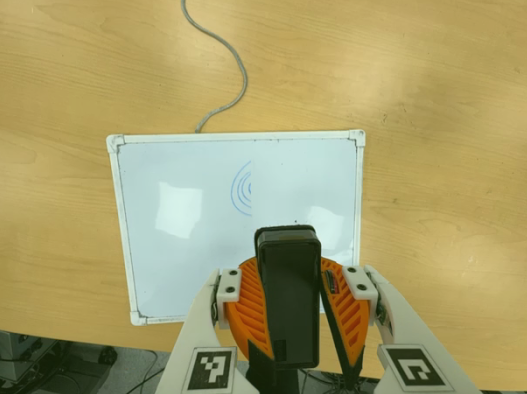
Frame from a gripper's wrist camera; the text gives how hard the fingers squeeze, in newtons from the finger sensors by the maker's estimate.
{"total": 12.4, "left": 11.8, "right": 12.9}